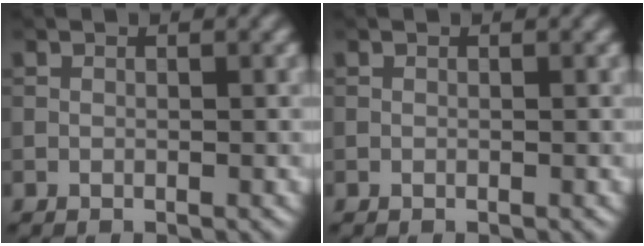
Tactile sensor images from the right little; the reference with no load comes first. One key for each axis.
{"total": 0.0}